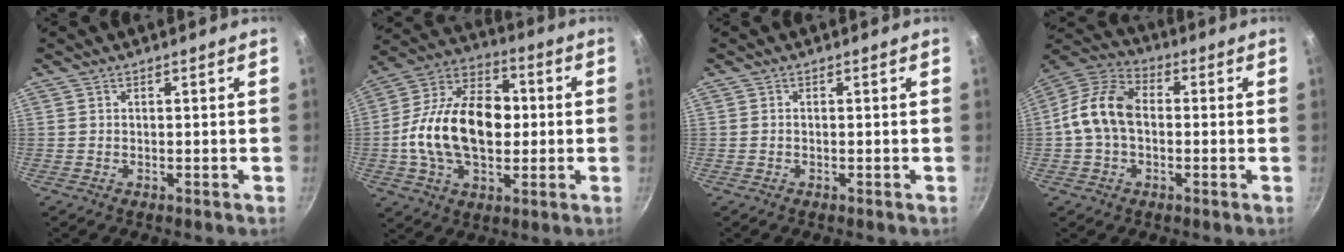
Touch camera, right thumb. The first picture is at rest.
{"total": 20.7, "force": [-0.5, 13.4, 15.8], "torque": [-0.245, 0.034, -0.022]}
{"total": 0.0}
{"total": 11.6, "force": [-0.4, 8.0, 8.3], "torque": [-0.138, 0.037, -0.026]}